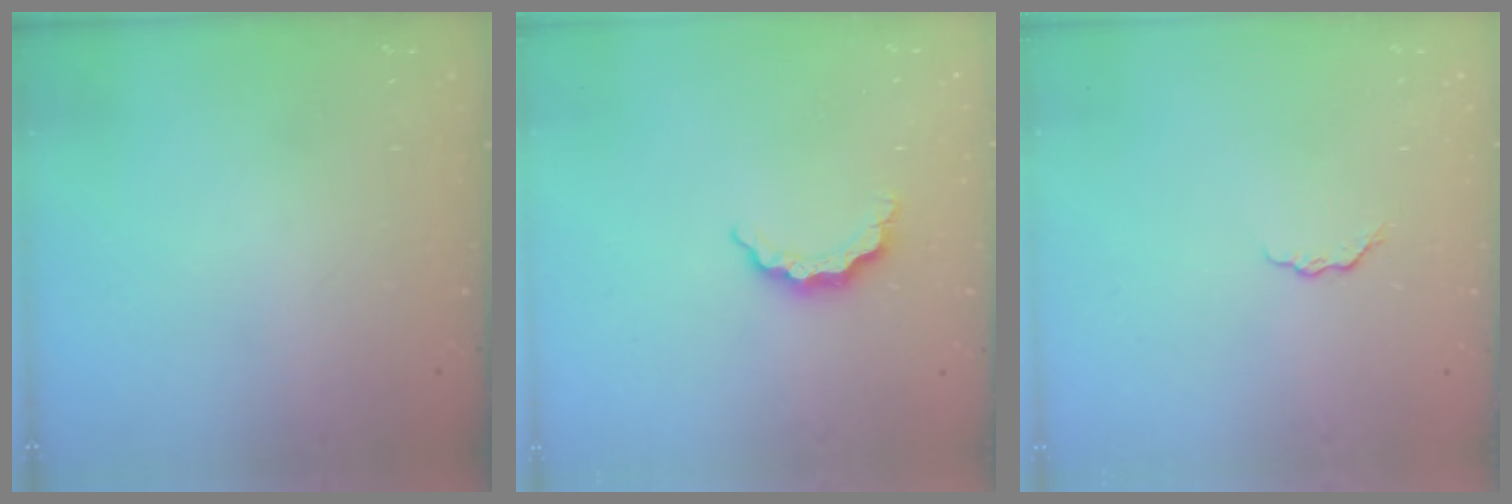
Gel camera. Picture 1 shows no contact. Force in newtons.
{"total": 5.3, "press": 5.2, "slide": 0.8}
{"total": 3.5, "press": 3.5, "slide": 0.3}